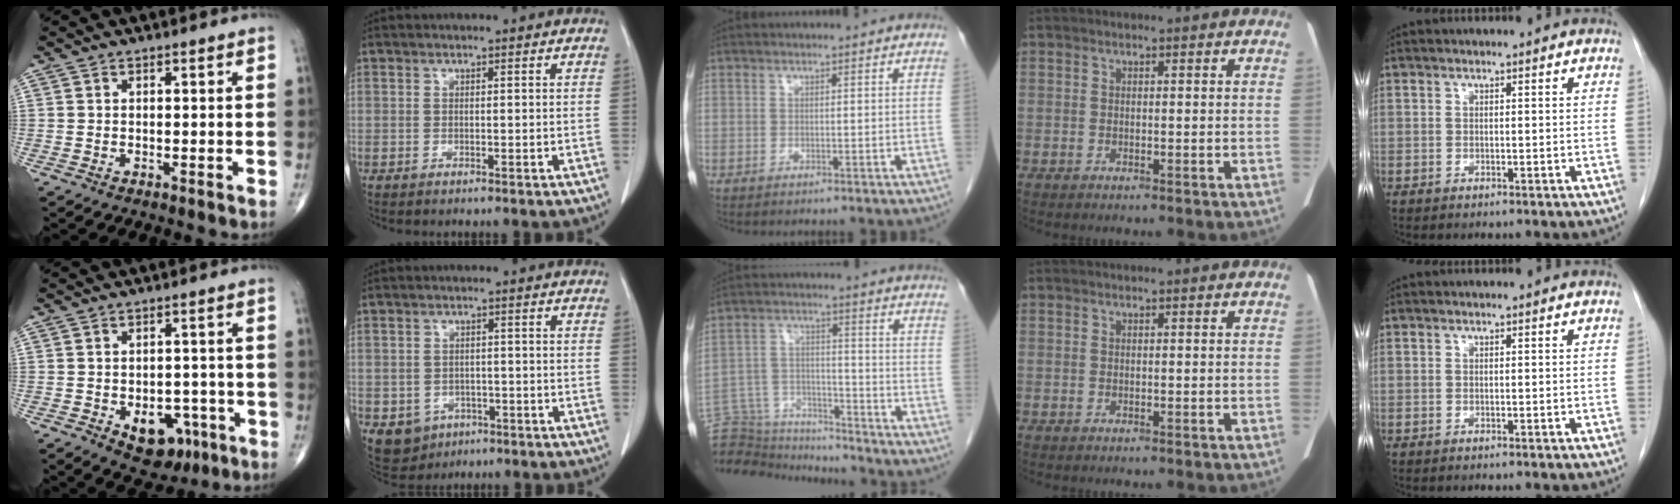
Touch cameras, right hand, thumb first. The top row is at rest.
{"thumb": {"total": 9.3, "force": [-3.7, 6.1, 6.0], "torque": [-0.045, 0.023, -0.038]}, "index": {"total": 5.9, "force": [-2.7, 5.1, 1.5], "torque": [-0.025, 0.004, -0.031]}, "middle": {"total": 14.4, "force": [-13.9, 2.8, 2.3], "torque": [-0.039, 0.035, -0.218]}}